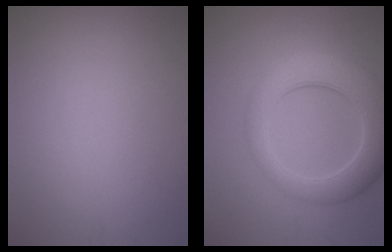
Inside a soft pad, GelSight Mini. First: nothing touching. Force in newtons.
{"total": 7.1, "press": 7.1, "slide": 0.1}